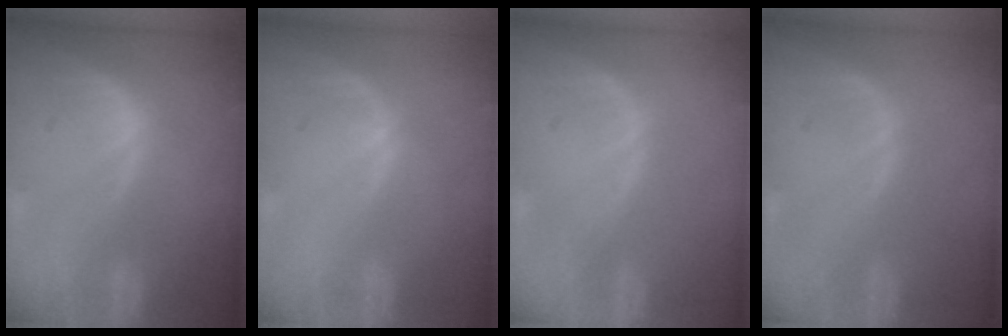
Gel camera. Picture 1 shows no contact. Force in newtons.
{"total": 0.0}
{"total": 0.0}
{"total": 0.0}